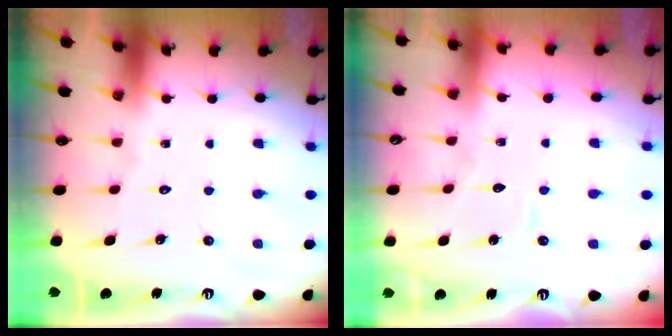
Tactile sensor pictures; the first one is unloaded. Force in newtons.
{"total": 4.8, "press": 4.7, "slide": 0.4}